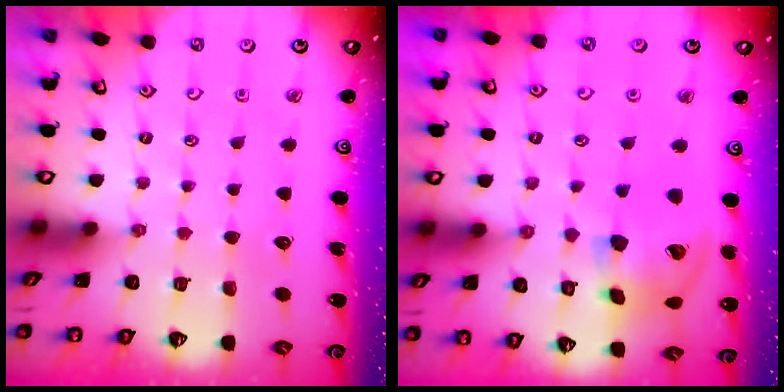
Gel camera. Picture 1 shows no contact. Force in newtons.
{"total": 15.8, "press": 15.6, "slide": 2.4}